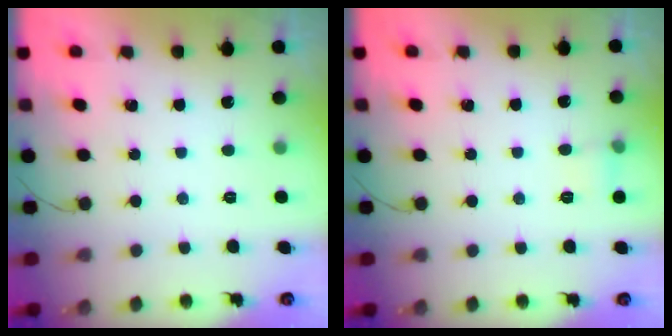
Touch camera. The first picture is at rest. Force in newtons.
{"total": 4.3, "press": 4.1, "slide": 1.1}